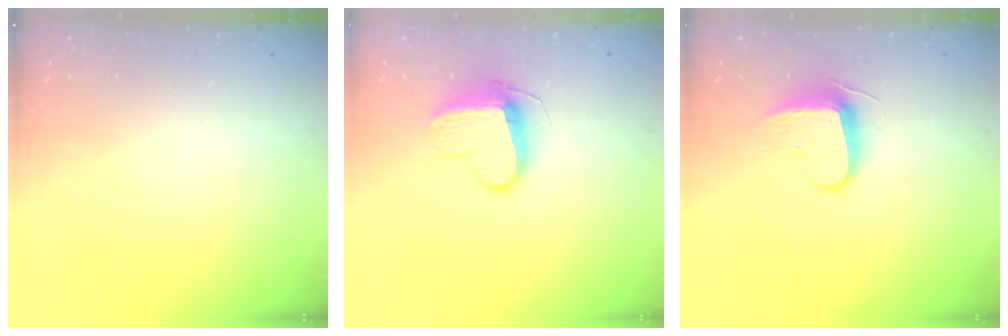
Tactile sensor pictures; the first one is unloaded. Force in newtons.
{"total": 9.9, "press": 9.9, "slide": 0.3}
{"total": 8.7, "press": 8.6, "slide": 0.9}